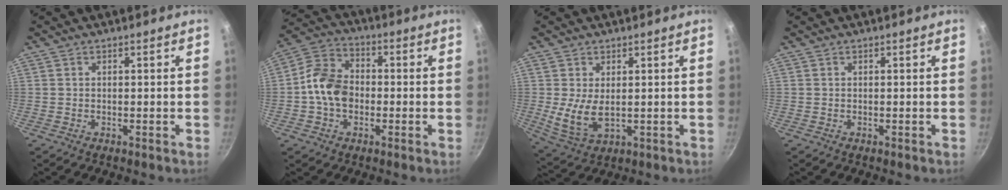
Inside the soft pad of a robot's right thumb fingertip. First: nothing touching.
{"total": 10.3, "force": [-1.5, 7.7, 6.7], "torque": [-0.104, 0.030, -0.044]}
{"total": 7.2, "force": [0.5, 4.0, 6.0], "torque": [-0.114, -0.019, 0.021]}
{"total": 0.0}